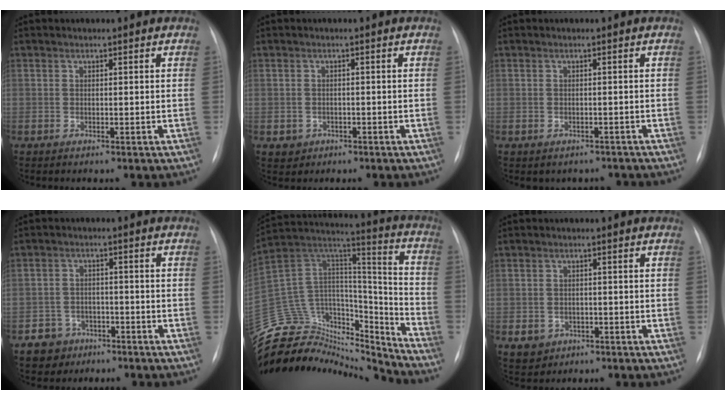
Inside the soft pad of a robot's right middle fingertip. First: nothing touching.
{"total": 2.1, "force": [-0.9, 1.9, 0.2], "torque": [-0.001, 0.006, -0.007]}
{"total": 3.5, "force": [-2.9, 1.9, 0.3], "torque": [-0.003, 0.017, -0.031]}
{"total": 4.7, "force": [-2.9, 3.7, 0.1], "torque": [-0.001, 0.011, -0.043]}
{"total": 30.7, "force": [-28.2, 9.5, 7.3], "torque": [-0.182, 0.048, -0.440]}
{"total": 3.5, "force": [-1.5, 3.0, 0.8], "torque": [-0.009, 0.004, -0.012]}